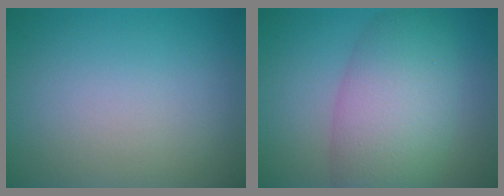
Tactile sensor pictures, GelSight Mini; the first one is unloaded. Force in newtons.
{"total": 7.8, "press": 7.8, "slide": 0.2}